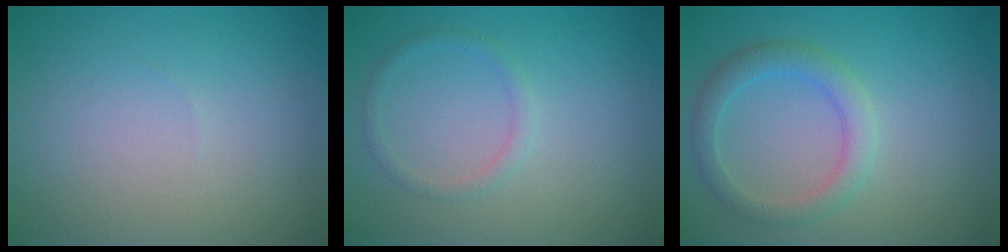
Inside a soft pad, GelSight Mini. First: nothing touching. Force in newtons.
{"total": 1.2, "press": 1.2, "slide": 0.1}
{"total": 2.9, "press": 2.9, "slide": 0.2}